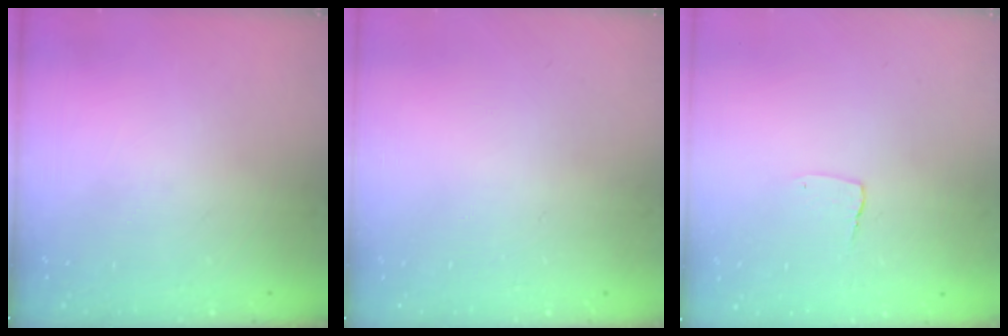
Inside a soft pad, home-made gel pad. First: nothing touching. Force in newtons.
{"total": 0.0}
{"total": 2.7, "press": 2.7, "slide": 0.2}